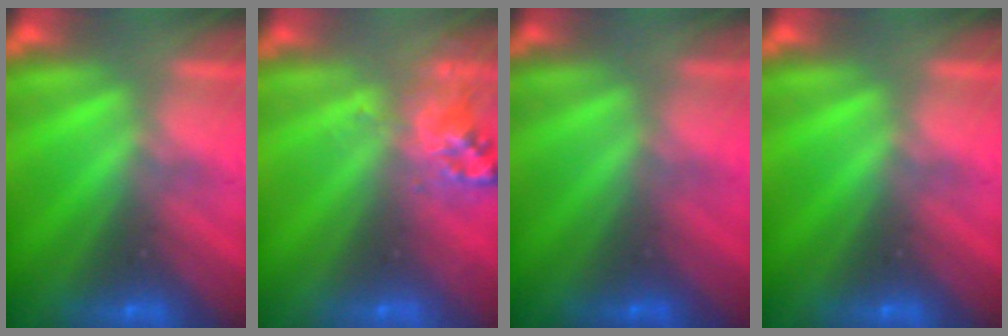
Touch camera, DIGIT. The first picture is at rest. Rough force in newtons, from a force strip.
{"total": 2.7}
{"total": 2.5}
{"total": 0.0}